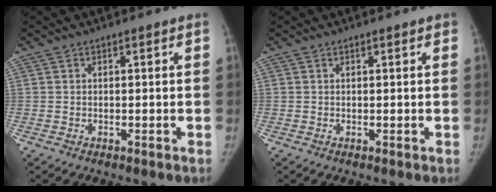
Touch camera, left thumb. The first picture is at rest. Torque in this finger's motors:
{"motor_torque": [0.13, -0.04, 0.13, -0.01, 0.00]}